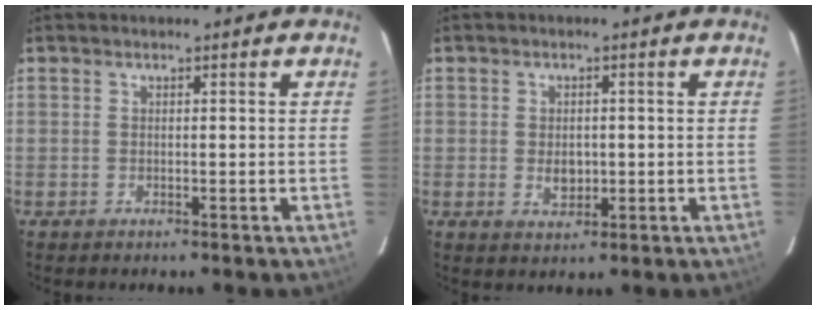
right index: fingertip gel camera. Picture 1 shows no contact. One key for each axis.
{"total": 3.4, "fx": -0.4, "fy": 2.4, "fz": 2.3, "tx": -0.041, "ty": -0.001, "tz": -0.004}